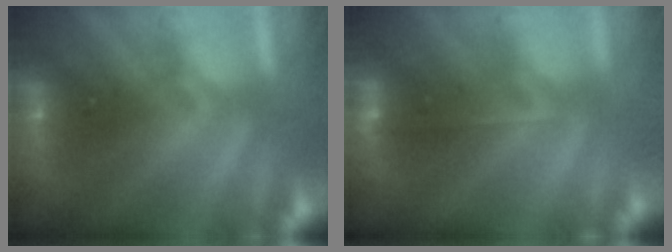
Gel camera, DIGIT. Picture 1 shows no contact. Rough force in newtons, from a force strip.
{"total": 1.9}